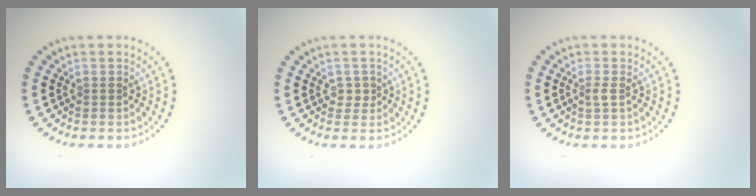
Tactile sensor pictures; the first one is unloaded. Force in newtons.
{"total": 1.0, "press": 0.9, "slide": 0.4}
{"total": 0.9, "press": 0.6, "slide": 0.7}